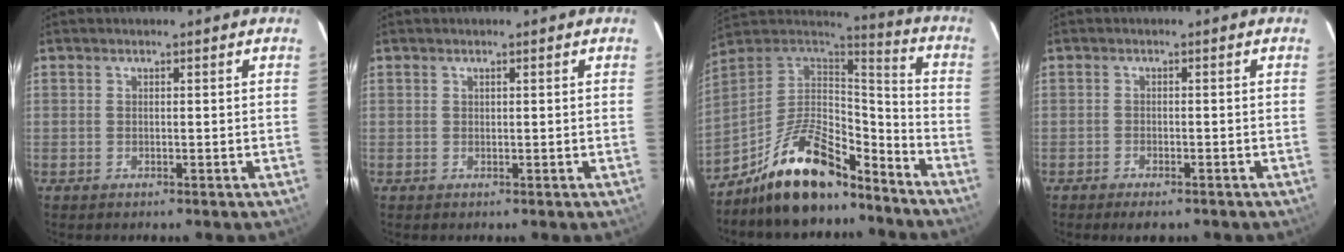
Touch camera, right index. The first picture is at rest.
{"total": 0.0}
{"total": 18.2, "force": [-13.0, 6.6, 10.8], "torque": [-0.218, 0.009, -0.225]}
{"total": 3.3, "force": [-2.5, 1.2, 1.8], "torque": [-0.043, -0.008, -0.041]}